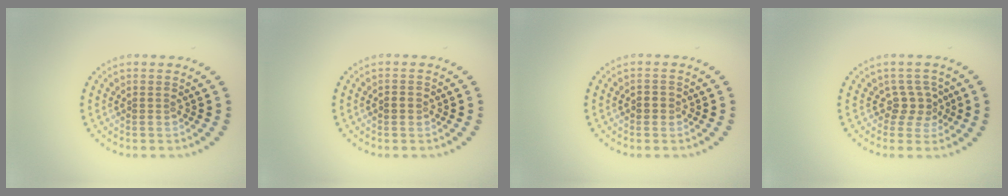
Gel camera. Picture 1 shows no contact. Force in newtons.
{"total": 1.1, "press": 1.0, "slide": 0.4}
{"total": 1.2, "press": 1.1, "slide": 0.4}
{"total": 2.1, "press": 1.5, "slide": 1.5}